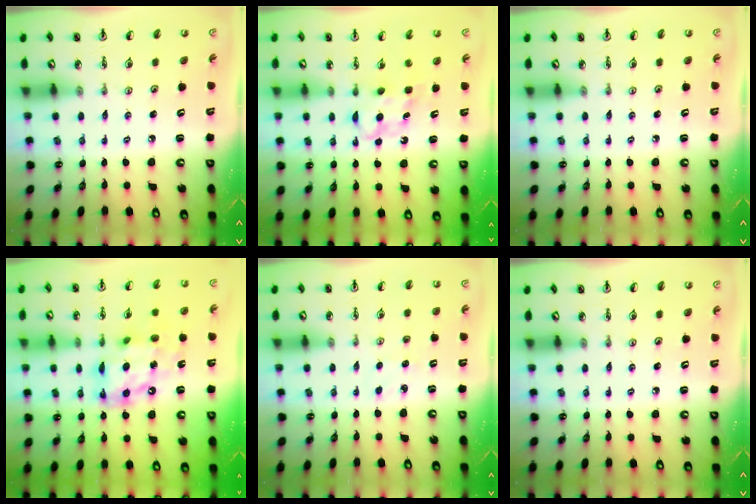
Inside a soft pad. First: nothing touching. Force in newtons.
{"total": 6.0, "press": 5.9, "slide": 0.7}
{"total": 0.0}
{"total": 14.1, "press": 14.1, "slide": 1.2}
{"total": 2.9, "press": 2.9, "slide": 0.4}
{"total": 0.0}